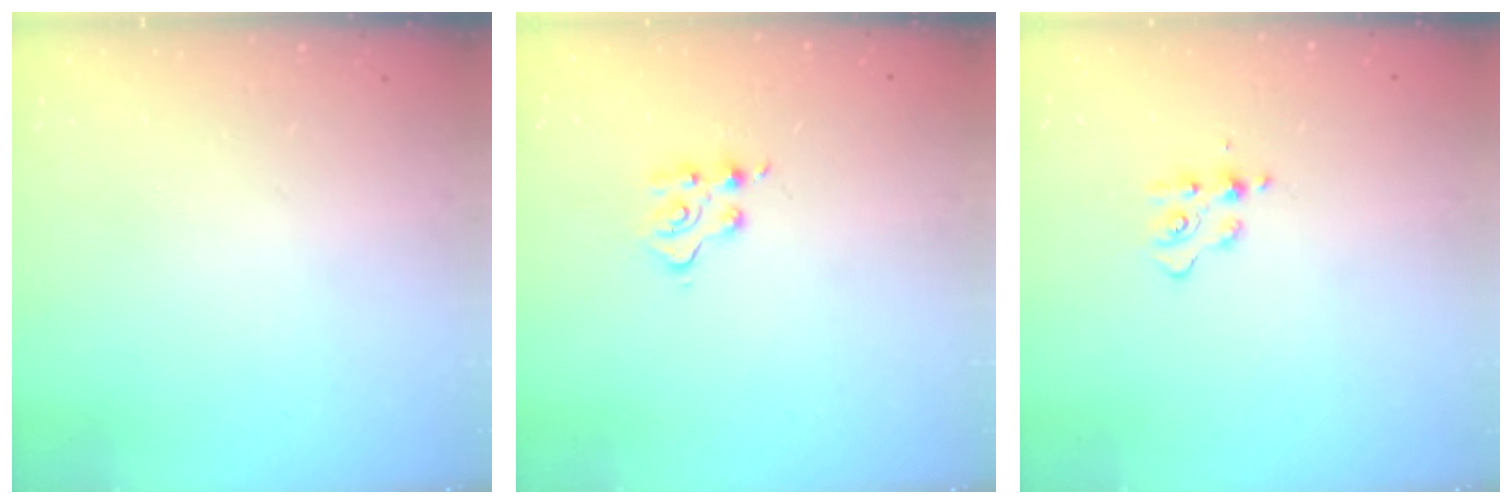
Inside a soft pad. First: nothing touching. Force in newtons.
{"total": 5.1, "press": 5.1, "slide": 0.5}
{"total": 6.8, "press": 6.7, "slide": 0.8}